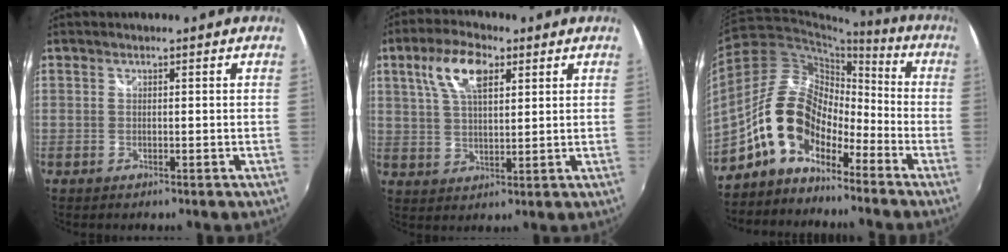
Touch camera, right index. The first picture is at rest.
{"total": 9.3, "force": [4.2, 4.1, 7.2], "torque": [-0.139, 0.019, 0.078]}
{"total": 12.7, "force": [-8.1, 6.9, 6.9], "torque": [-0.123, 0.027, -0.158]}